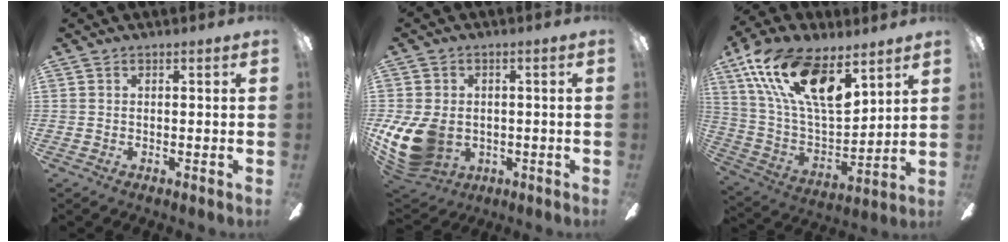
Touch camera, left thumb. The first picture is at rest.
{"total": 13.7, "force": [-2.8, 10.4, 8.5], "torque": [-0.193, 0.011, -0.046]}
{"total": 22.7, "force": [13.1, 9.7, 15.8], "torque": [-0.320, -0.067, 0.231]}